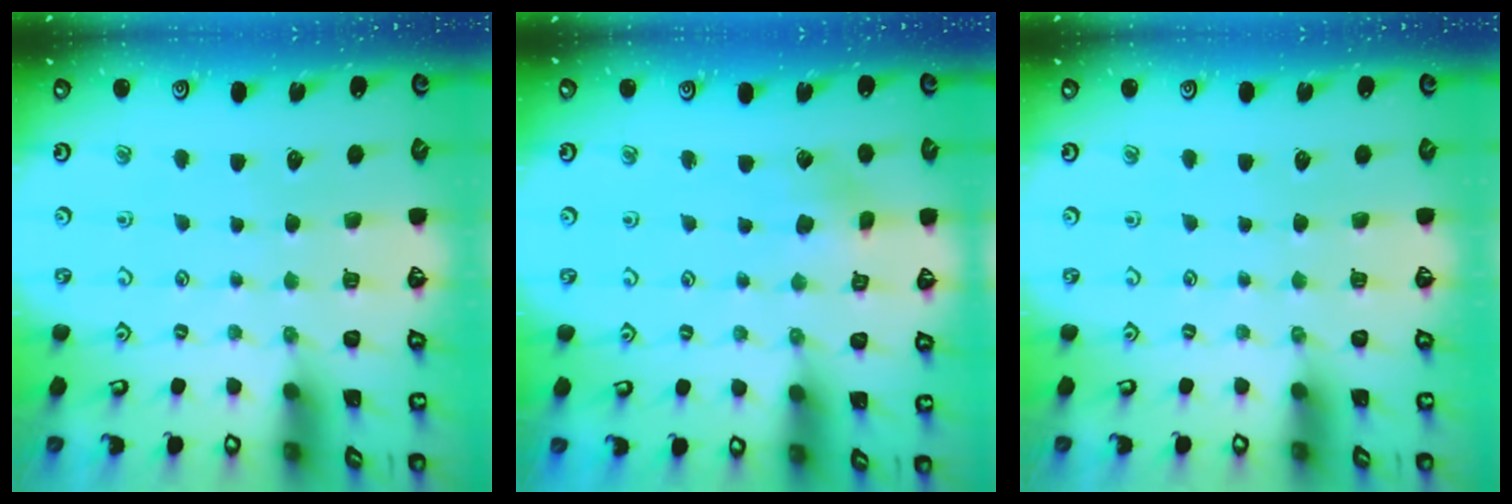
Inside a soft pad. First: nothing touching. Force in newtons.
{"total": 3.5, "press": 3.5, "slide": 0.2}
{"total": 0.0}